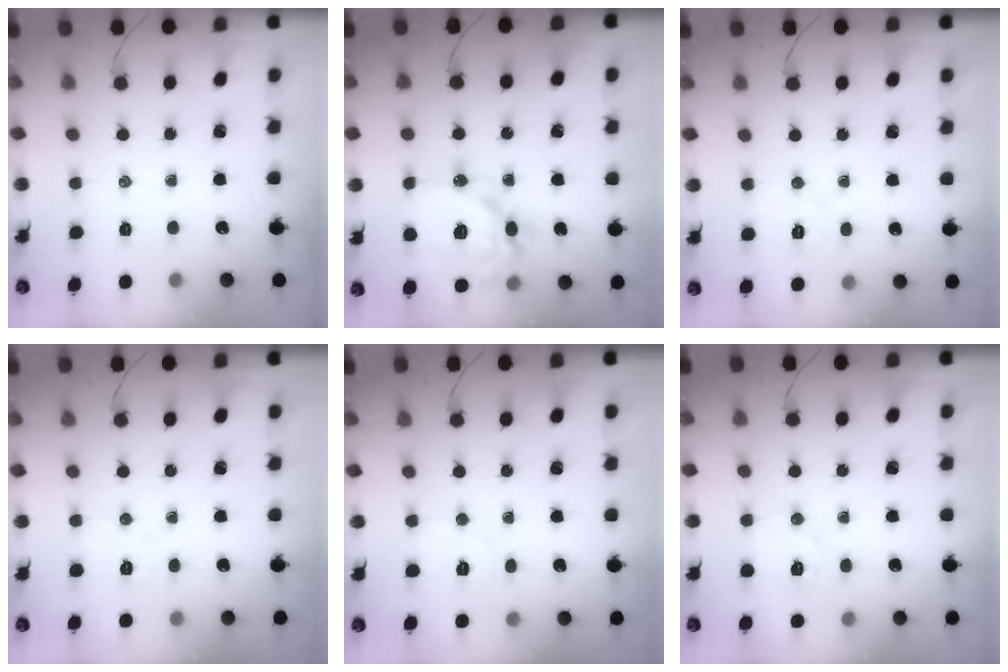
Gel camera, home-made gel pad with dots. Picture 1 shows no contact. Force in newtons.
{"total": 16.0, "press": 15.8, "slide": 2.4}
{"total": 5.0, "press": 4.9, "slide": 1.0}
{"total": 4.6, "press": 4.5, "slide": 1.0}
{"total": 4.5, "press": 4.4, "slide": 1.0}
{"total": 7.1, "press": 7.0, "slide": 1.1}